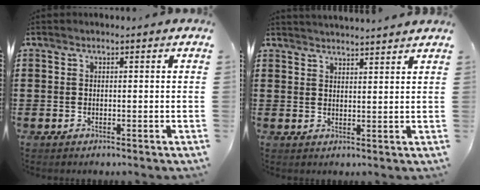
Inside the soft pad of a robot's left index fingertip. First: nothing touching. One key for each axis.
{"total": 2.5, "fx": 2.4, "fy": -0.4, "fz": -0.1, "tx": -0.004, "ty": -0.009, "tz": 0.047}